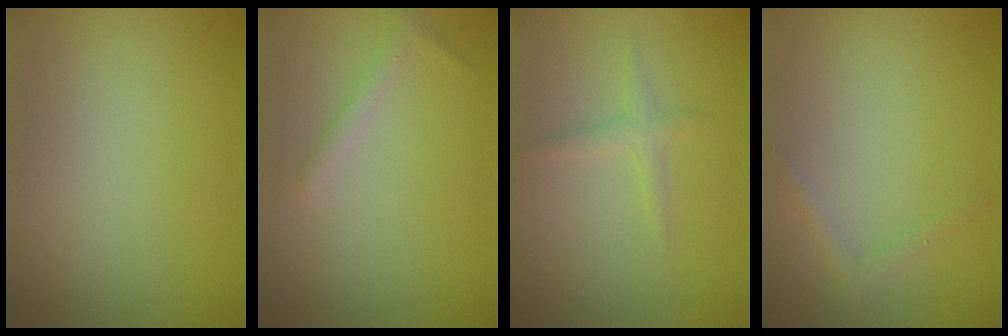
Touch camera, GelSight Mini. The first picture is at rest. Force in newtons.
{"total": 1.1, "press": 1.1, "slide": 0.1}
{"total": 1.2, "press": 1.2, "slide": 0.1}
{"total": 1.1, "press": 1.1, "slide": 0.1}